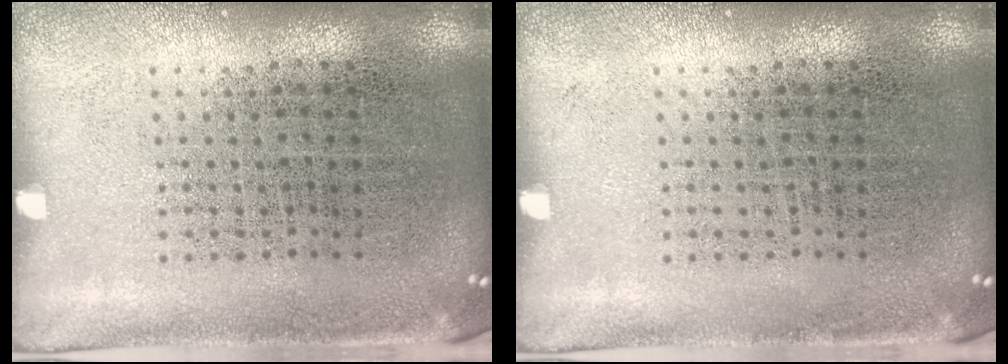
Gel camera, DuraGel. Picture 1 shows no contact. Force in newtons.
{"total": 0.0}